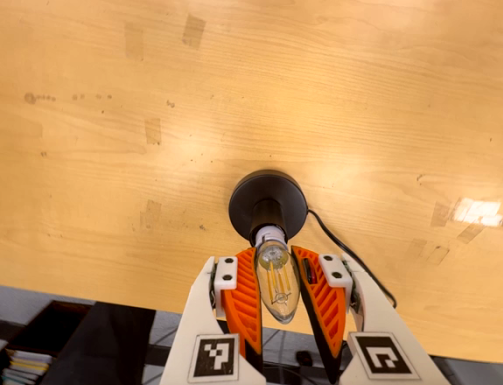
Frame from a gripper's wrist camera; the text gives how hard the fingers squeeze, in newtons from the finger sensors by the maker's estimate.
{"total": 14.0, "left": 14.2, "right": 13.7}